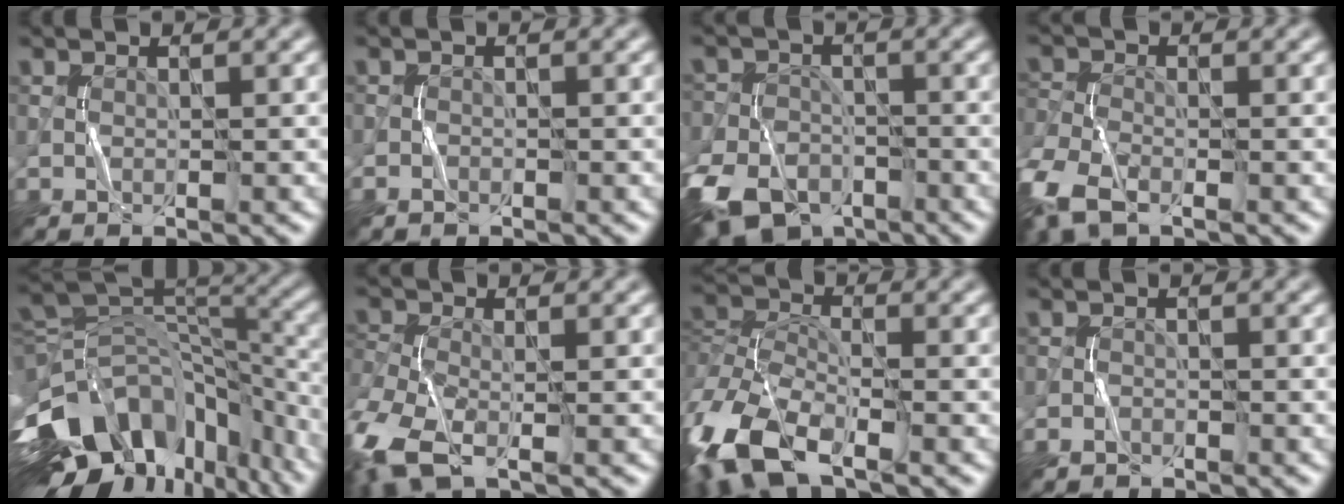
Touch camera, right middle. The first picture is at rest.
{"total": 1.3, "force": [-0.9, 0.8, 0.4], "torque": [-0.004, 0.000, -0.020]}
{"total": 10.6, "force": [-6.5, 6.7, 5.0], "torque": [-0.111, -0.035, -0.129]}
{"total": 6.3, "force": [-3.7, 3.4, 3.8], "torque": [-0.099, -0.016, -0.084]}
{"total": 16.4, "force": [-9.2, 9.1, 10.0], "torque": [-0.212, -0.009, -0.142]}
{"total": 7.0, "force": [-3.7, 3.3, 4.9], "torque": [-0.123, -0.019, -0.084]}
{"total": 10.2, "force": [-5.8, 4.8, 6.9], "torque": [-0.155, -0.013, -0.126]}
{"total": 1.6, "force": [-1.2, 1.0, 0.3], "torque": [-0.004, 0.000, -0.029]}